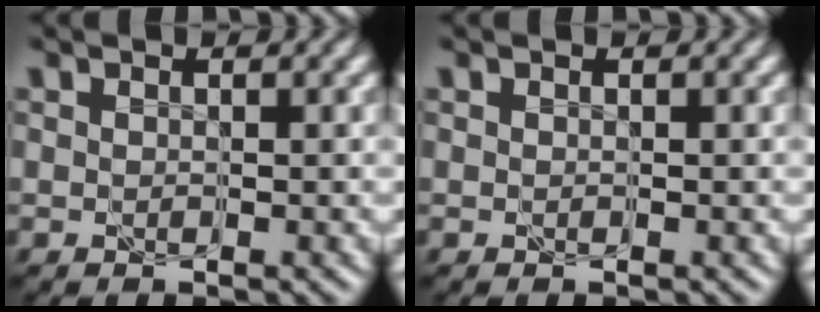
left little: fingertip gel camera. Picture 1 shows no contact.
{"total": 0.0}